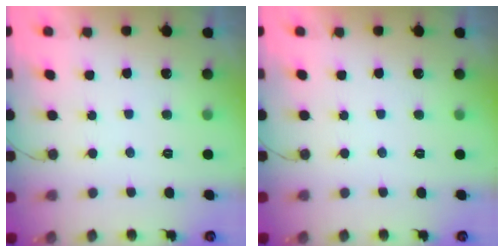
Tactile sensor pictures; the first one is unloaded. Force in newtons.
{"total": 0.0}